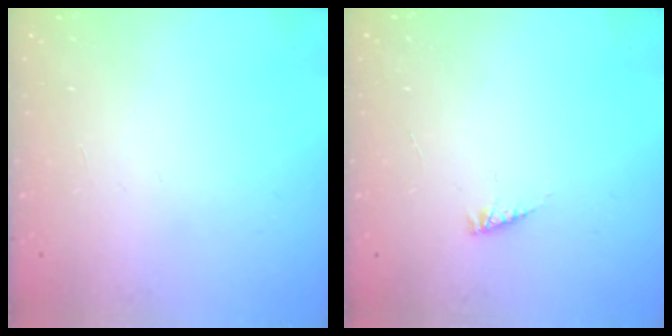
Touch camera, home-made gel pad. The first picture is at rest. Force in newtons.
{"total": 2.8, "press": 2.7, "slide": 0.4}